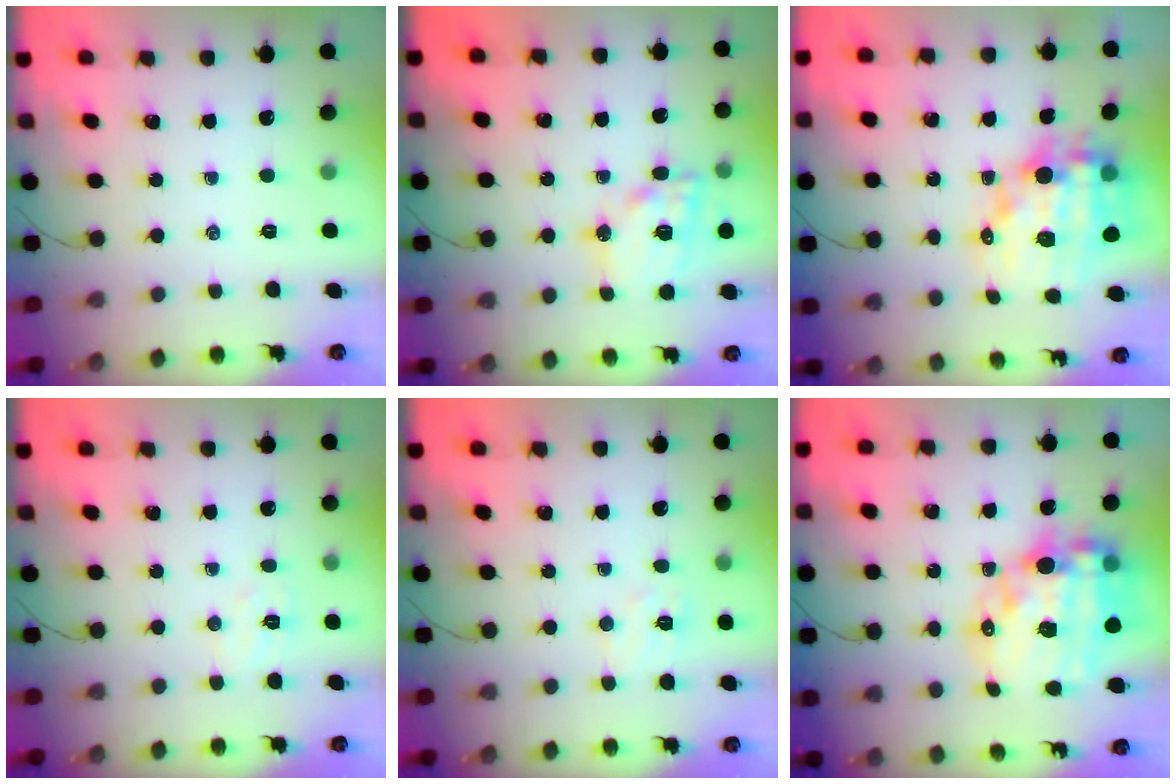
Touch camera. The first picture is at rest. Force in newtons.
{"total": 15.5, "press": 15.2, "slide": 3.1}
{"total": 15.6, "press": 15.1, "slide": 3.7}
{"total": 5.6, "press": 5.5, "slide": 1.1}
{"total": 5.6, "press": 5.5, "slide": 1.1}
{"total": 25.0, "press": 24.4, "slide": 5.6}